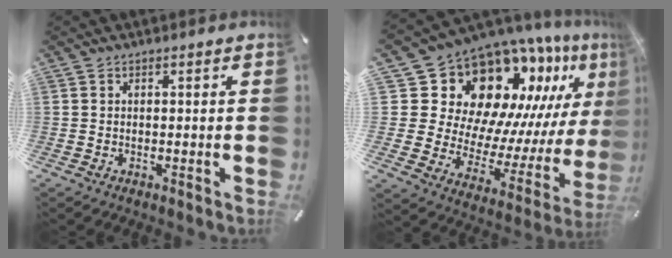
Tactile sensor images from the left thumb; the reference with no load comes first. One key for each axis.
{"total": 19.9, "fx": 14.4, "fy": 11.1, "fz": 8.1, "tx": -0.131, "ty": -0.150, "tz": 0.269}